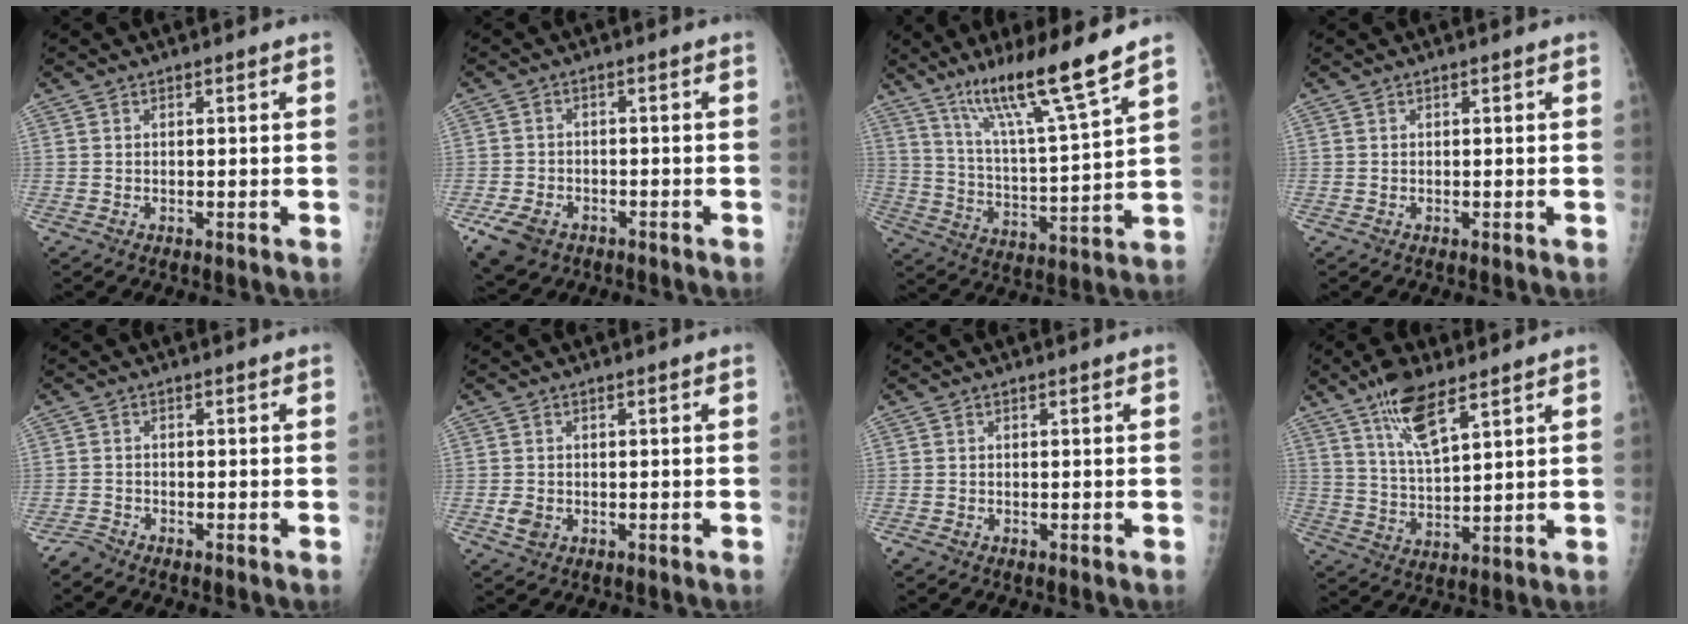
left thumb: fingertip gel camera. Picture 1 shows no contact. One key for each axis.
{"total": 7.4, "fx": -4.0, "fy": 5.2, "fz": 3.5, "tx": -0.070, "ty": 0.015, "tz": -0.061}
{"total": 15.2, "fx": 11.0, "fy": 0.1, "fz": 10.5, "tx": -0.175, "ty": -0.064, "tz": 0.195}
{"total": 0.0}
{"total": 1.8, "fx": -1.8, "fy": 0.2, "fz": -0.1, "tx": 0.001, "ty": -0.006, "tz": -0.043}
{"total": 2.6, "fx": -0.7, "fy": 2.1, "fz": 1.3, "tx": -0.018, "ty": 0.001, "tz": -0.009}
{"total": 1.0, "fx": -0.6, "fy": 0.7, "fz": 0.5, "tx": -0.011, "ty": -0.001, "tz": -0.013}
{"total": 9.8, "fx": 6.2, "fy": 3.1, "fz": 6.9, "tx": -0.122, "ty": -0.027, "tz": 0.121}